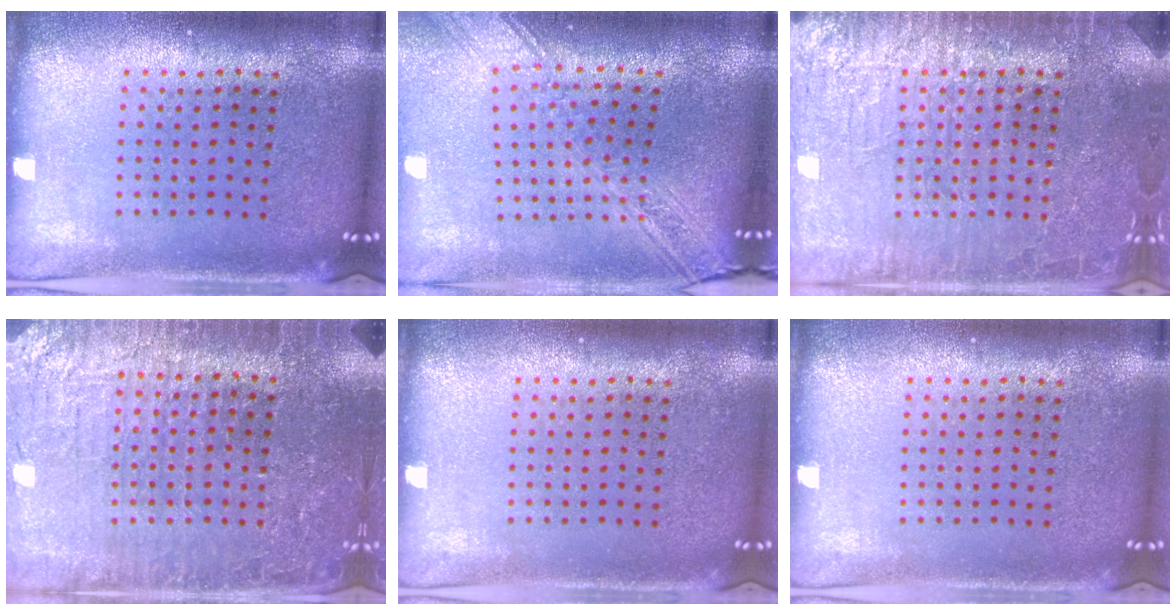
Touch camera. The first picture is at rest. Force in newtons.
{"total": 2.7, "press": 2.1, "slide": 1.6}
{"total": 4.1, "press": 4.1, "slide": 0.6}
{"total": 4.4, "press": 4.2, "slide": 1.3}
{"total": 0.0}
{"total": 0.0}